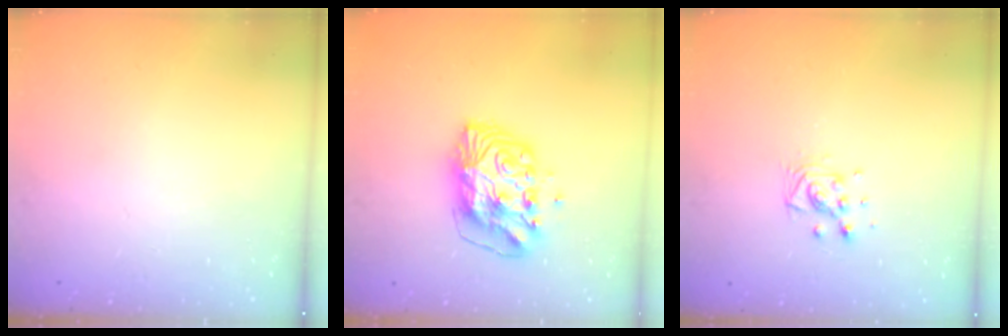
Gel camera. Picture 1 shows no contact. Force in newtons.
{"total": 11.2, "press": 11.2, "slide": 1.1}
{"total": 7.7, "press": 7.3, "slide": 2.4}